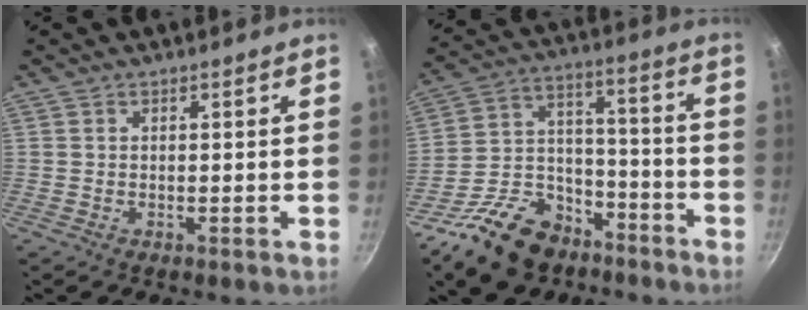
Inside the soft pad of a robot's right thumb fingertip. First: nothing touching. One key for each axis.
{"total": 18.5, "fx": -12.0, "fy": 11.2, "fz": 8.5, "tx": -0.123, "ty": 0.086, "tz": -0.200}